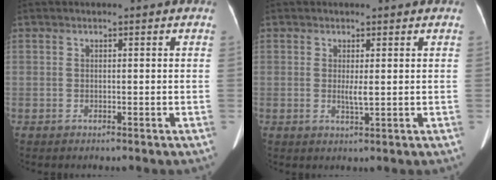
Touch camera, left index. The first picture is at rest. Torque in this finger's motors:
{"motor_torque": [0.62, -0.16, 0.34, 0.03]}